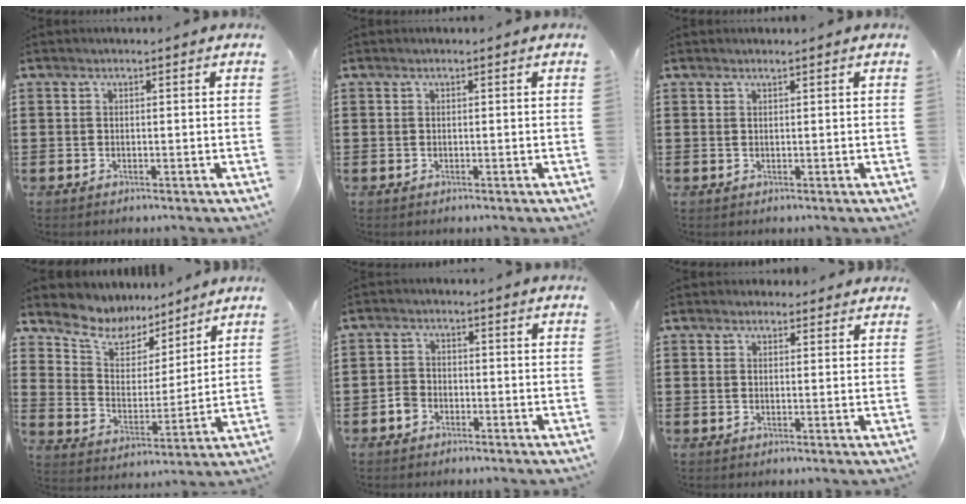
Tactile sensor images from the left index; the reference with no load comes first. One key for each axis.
{"total": 0.0}
{"total": 0.5, "fx": 0.4, "fy": 0.0, "fz": 0.3, "tx": -0.008, "ty": -0.002, "tz": 0.009}
{"total": 6.4, "fx": 5.9, "fy": 2.4, "fz": 0.4, "tx": -0.049, "ty": -0.038, "tz": 0.106}
{"total": 2.4, "fx": -1.6, "fy": 1.6, "fz": 0.7, "tx": -0.016, "ty": 0.006, "tz": -0.032}
{"total": 1.8, "fx": 1.7, "fy": 0.8, "fz": 0.2, "tx": 0.001, "ty": 0.001, "tz": 0.030}